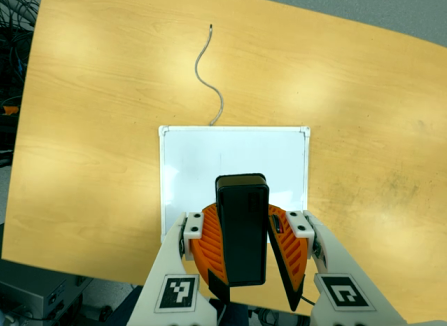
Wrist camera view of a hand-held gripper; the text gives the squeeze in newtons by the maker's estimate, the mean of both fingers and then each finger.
{"total": 9.3, "left": 10.1, "right": 8.6}